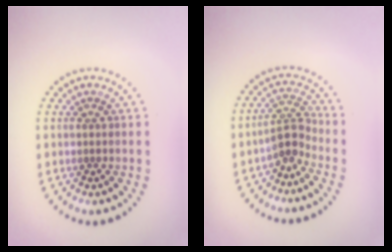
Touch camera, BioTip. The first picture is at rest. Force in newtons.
{"total": 2.5, "press": 1.8, "slide": 1.8}